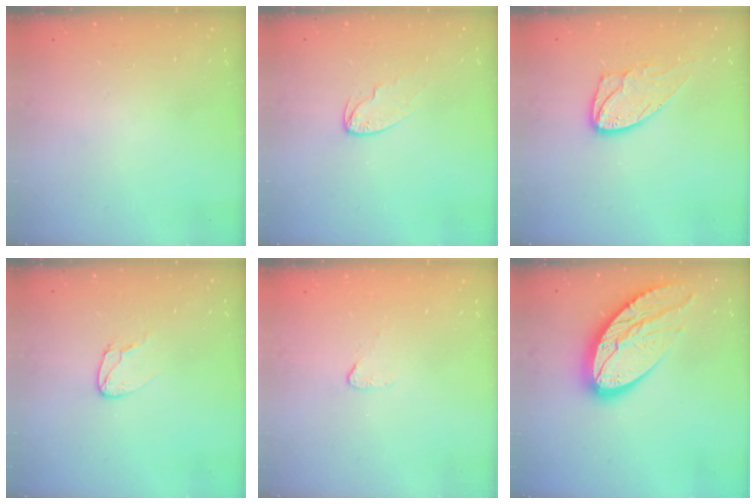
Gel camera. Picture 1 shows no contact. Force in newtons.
{"total": 5.5, "press": 5.5, "slide": 0.5}
{"total": 10.8, "press": 10.7, "slide": 0.8}
{"total": 5.6, "press": 5.6, "slide": 0.4}
{"total": 2.7, "press": 2.7, "slide": 0.2}
{"total": 16.4, "press": 16.3, "slide": 1.1}